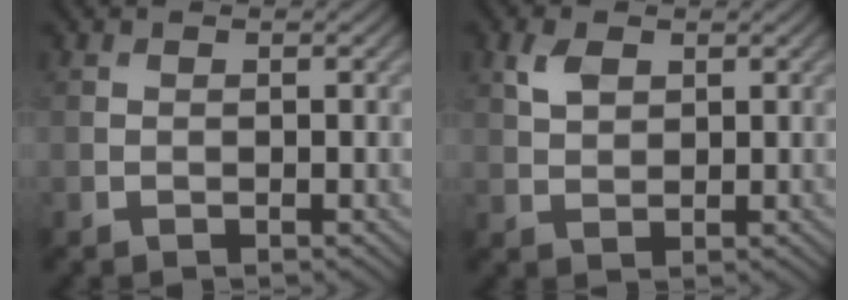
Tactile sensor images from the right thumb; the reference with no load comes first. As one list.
[{"total": 2.9, "force": [1.4, 1.7, 1.9], "torque": [-0.046, 0.003, 0.028]}]